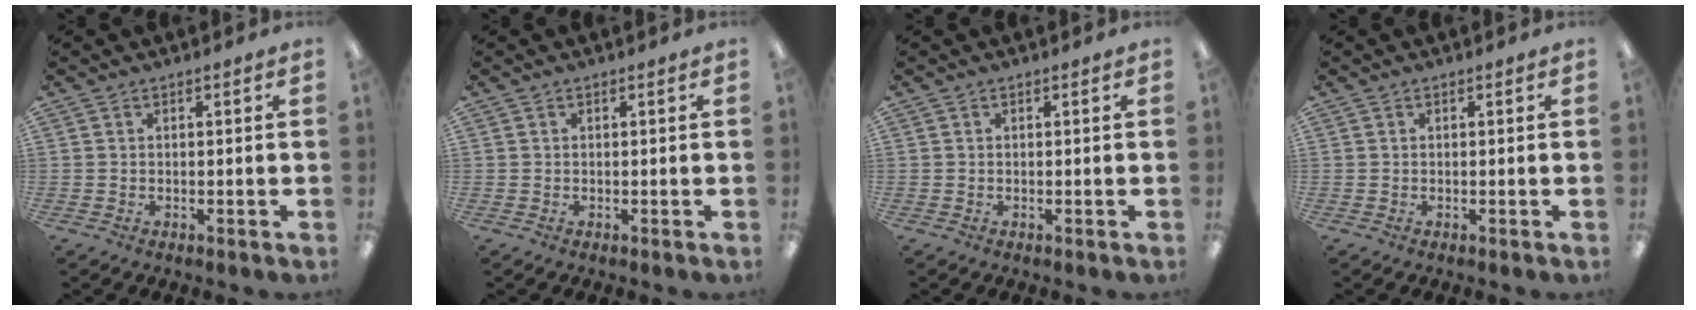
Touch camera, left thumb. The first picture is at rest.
{"total": 0.0}
{"total": 0.0}
{"total": 0.0}